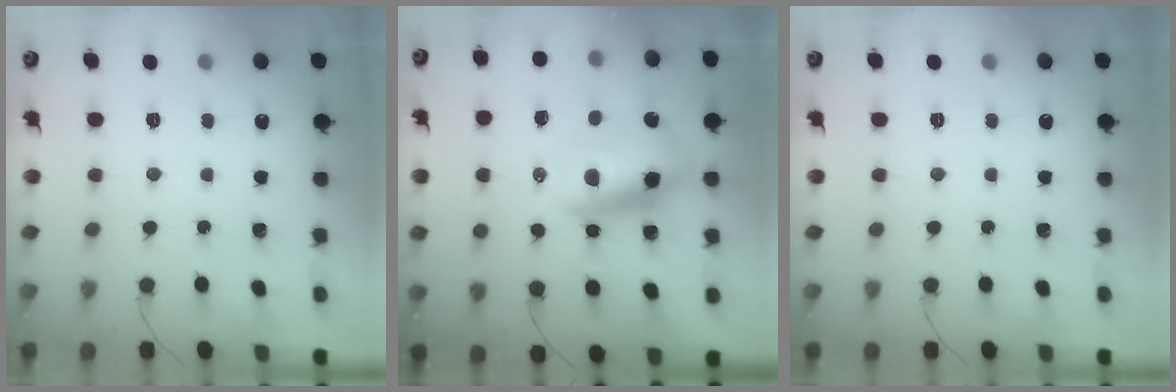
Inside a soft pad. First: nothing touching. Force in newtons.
{"total": 10.8, "press": 10.5, "slide": 2.6}
{"total": 0.0}